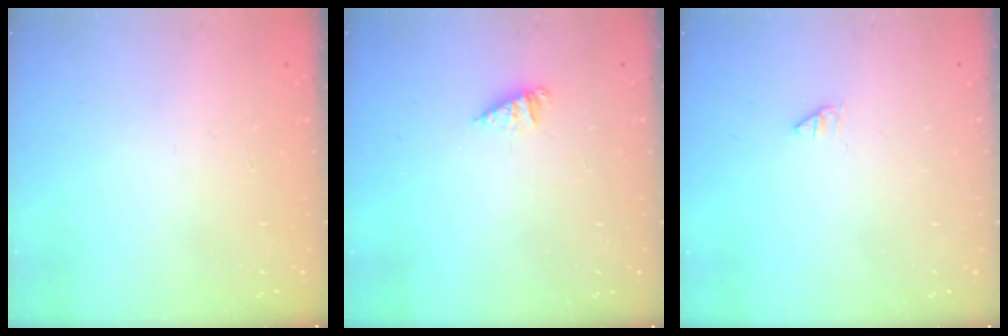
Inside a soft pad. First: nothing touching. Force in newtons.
{"total": 1.5, "press": 1.5, "slide": 0.2}
{"total": 0.0}